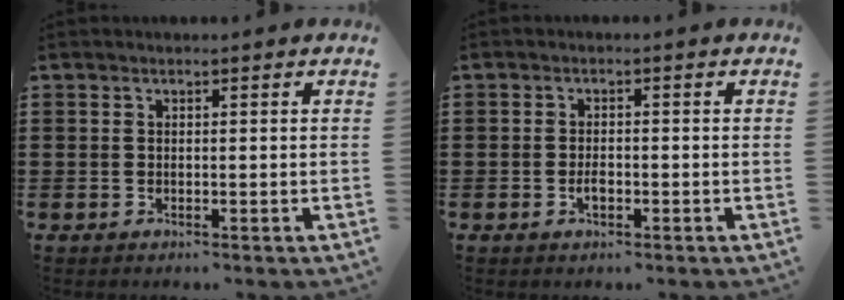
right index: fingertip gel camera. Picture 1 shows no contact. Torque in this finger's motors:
{"motor_torque": [2.14, 0.00, 0.02, 0.03]}